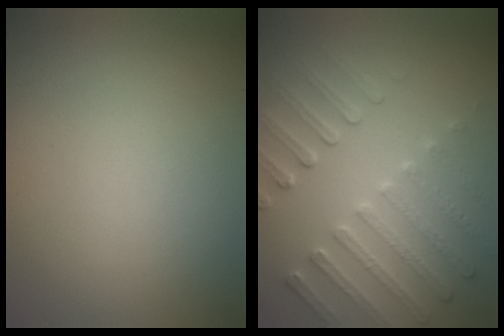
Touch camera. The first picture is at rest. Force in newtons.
{"total": 5.1, "press": 3.8, "slide": 3.3}